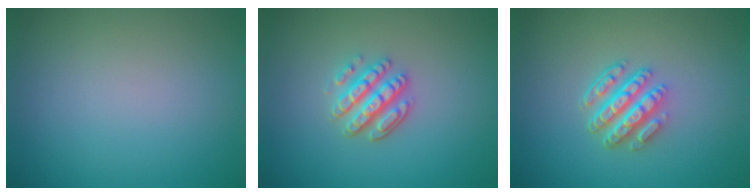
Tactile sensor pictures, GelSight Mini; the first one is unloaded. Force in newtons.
{"total": 3.4, "press": 3.0, "slide": 1.6}
{"total": 4.7, "press": 3.5, "slide": 3.1}